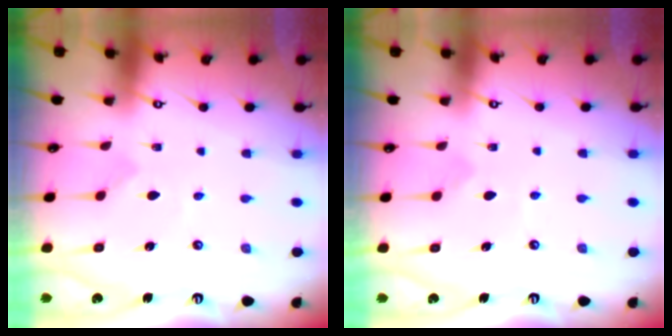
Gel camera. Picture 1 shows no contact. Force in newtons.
{"total": 2.5, "press": 2.5, "slide": 0.4}